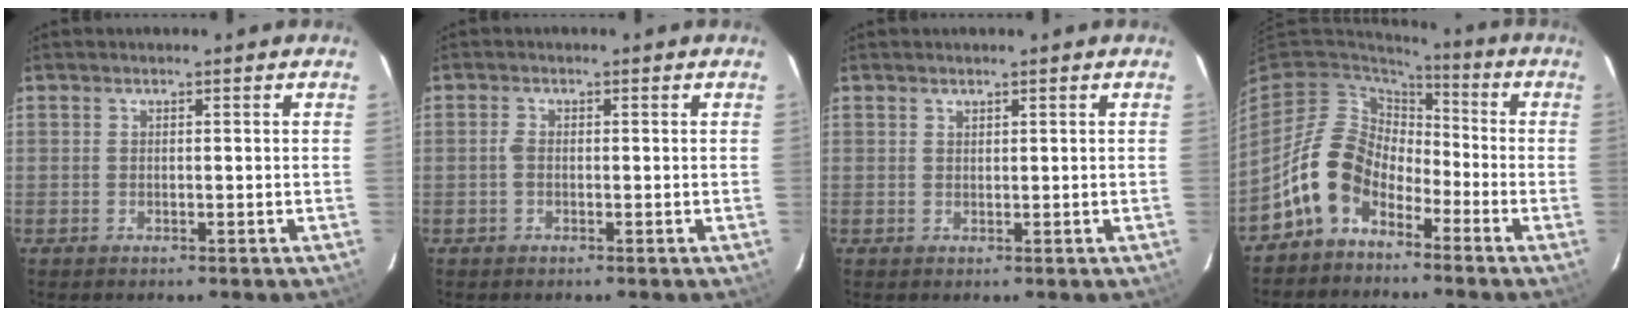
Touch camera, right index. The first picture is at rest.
{"total": 2.0, "force": [-0.5, 0.9, 1.7], "torque": [-0.043, 0.005, -0.011]}
{"total": 0.6, "force": [0.5, 0.2, 0.0], "torque": [0.000, 0.000, 0.010]}
{"total": 11.7, "force": [-6.6, 7.9, 5.6], "torque": [-0.117, 0.026, -0.127]}